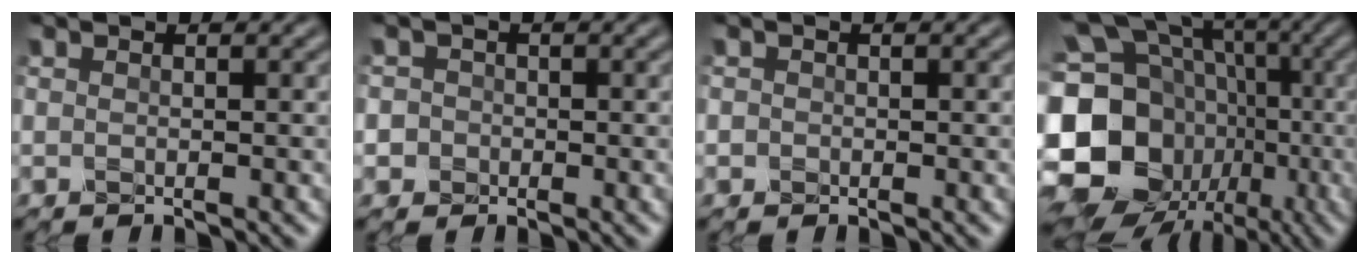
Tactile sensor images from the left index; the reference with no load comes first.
{"total": 2.3, "force": [-0.2, 2.2, 0.6], "torque": [0.007, 0.013, -0.025]}
{"total": 0.5, "force": [-0.1, 0.5, 0.1], "torque": [0.003, -0.004, -0.004]}
{"total": 22.1, "force": [-5.3, 19.0, 9.9], "torque": [-0.217, 0.004, -0.123]}